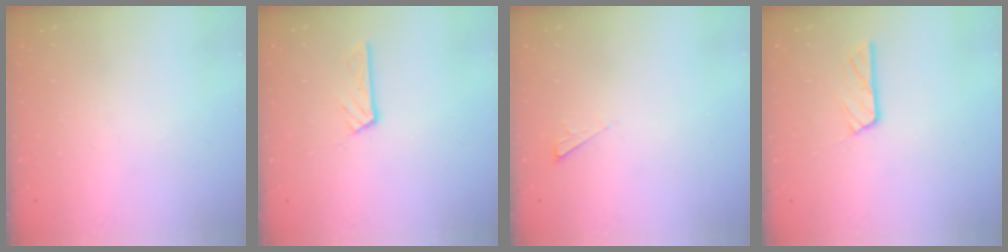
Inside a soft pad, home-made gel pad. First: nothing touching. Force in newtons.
{"total": 4.0, "press": 4.0, "slide": 0.2}
{"total": 2.3, "press": 2.2, "slide": 0.4}
{"total": 5.4, "press": 5.4, "slide": 0.2}